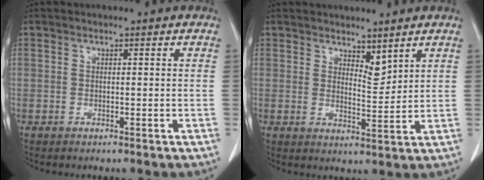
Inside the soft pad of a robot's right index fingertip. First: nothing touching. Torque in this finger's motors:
{"motor_torque": [0.01, 0.04, 0.04, 0.00]}